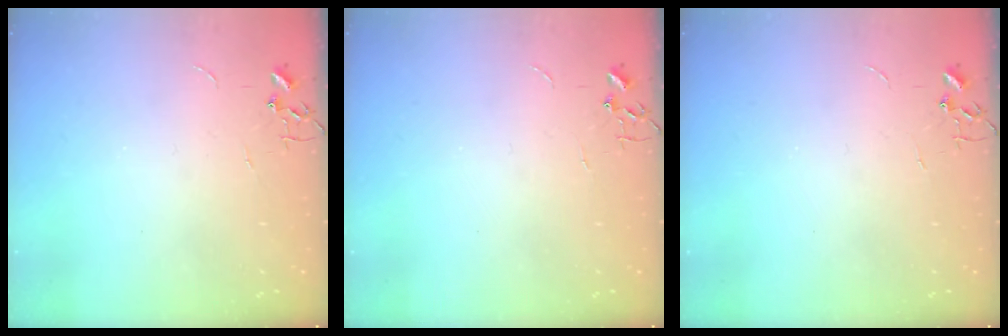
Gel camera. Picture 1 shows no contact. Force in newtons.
{"total": 0.0}
{"total": 0.0}